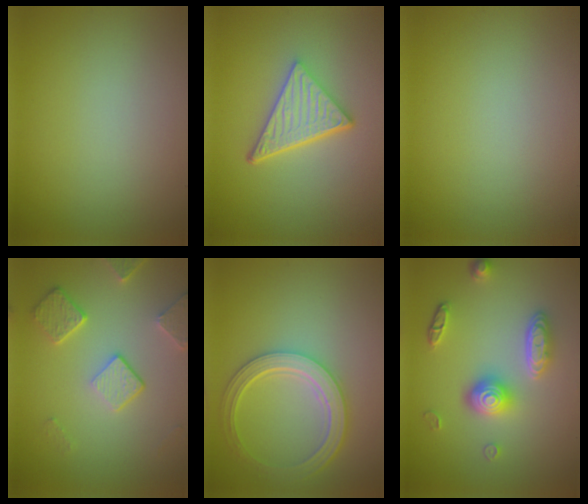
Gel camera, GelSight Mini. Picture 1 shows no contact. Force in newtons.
{"total": 5.1, "press": 3.6, "slide": 3.7}
{"total": 0.0}
{"total": 4.0, "press": 3.2, "slide": 2.5}
{"total": 5.1, "press": 4.0, "slide": 3.1}
{"total": 4.1, "press": 3.4, "slide": 2.4}